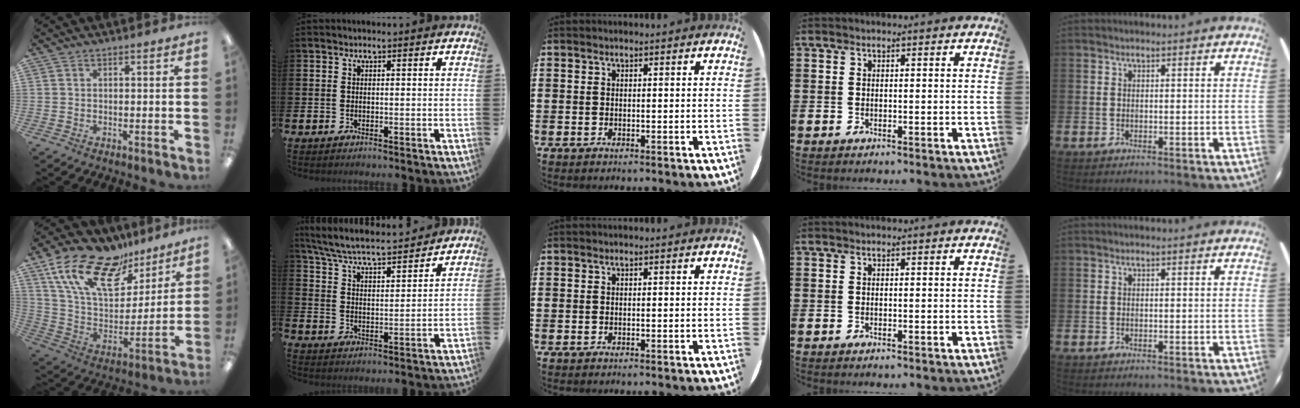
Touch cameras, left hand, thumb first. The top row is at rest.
{"thumb": {"total": 20.4, "force": [13.5, 9.9, 11.7], "torque": [-0.238, -0.071, 0.243]}, "index": {"total": 5.9, "force": [5.5, 0.4, 2.0], "torque": [-0.066, -0.044, 0.092]}}